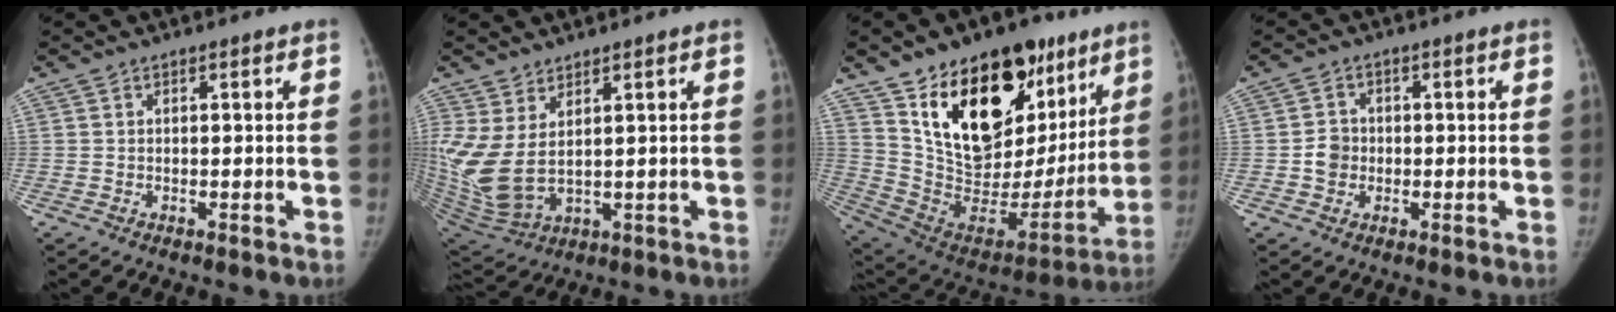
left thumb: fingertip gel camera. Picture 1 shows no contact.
{"total": 12.4, "force": [2.8, 6.3, 10.3], "torque": [-0.242, -0.024, 0.080]}
{"total": 29.9, "force": [16.1, 17.0, 18.5], "torque": [-0.247, -0.031, 0.276]}
{"total": 3.7, "force": [-0.5, 3.4, 1.4], "torque": [-0.010, 0.007, -0.013]}